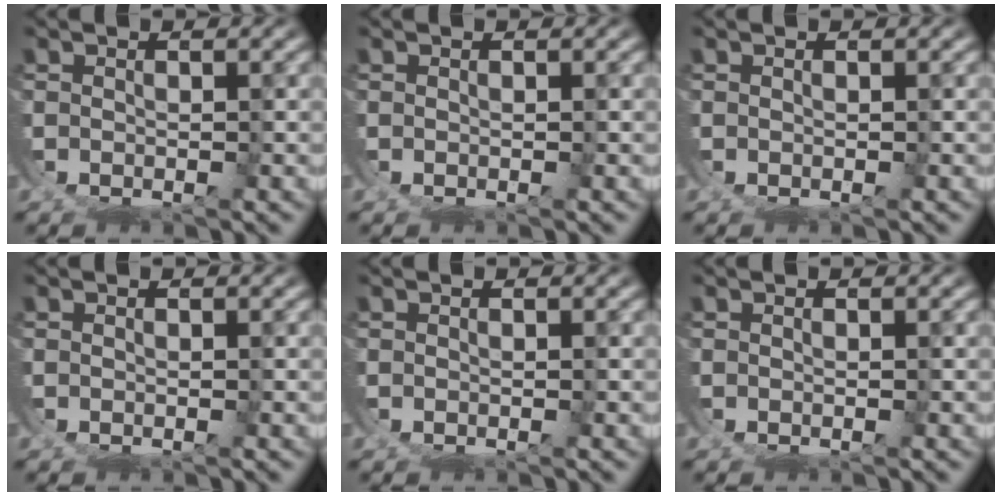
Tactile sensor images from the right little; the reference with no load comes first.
{"total": 0.0}
{"total": 0.0}
{"total": 0.0}
{"total": 0.0}
{"total": 0.0}